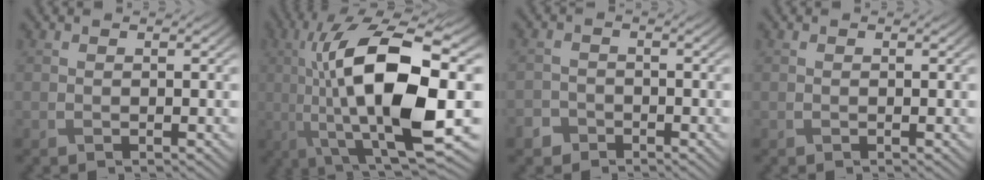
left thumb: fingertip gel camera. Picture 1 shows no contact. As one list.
[{"total": 18.1, "force": [-0.3, 6.0, 17.0], "torque": [-0.309, 0.019, -0.007]}, {"total": 2.3, "force": [-1.8, 1.4, 0.4], "torque": [-0.007, -0.003, -0.041]}, {"total": 0.0}]